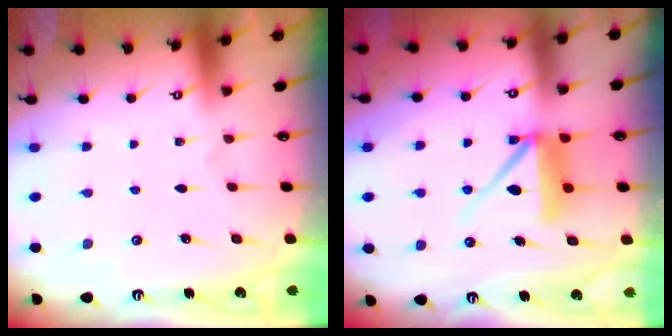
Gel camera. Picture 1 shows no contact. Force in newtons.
{"total": 10.0, "press": 9.9, "slide": 1.0}